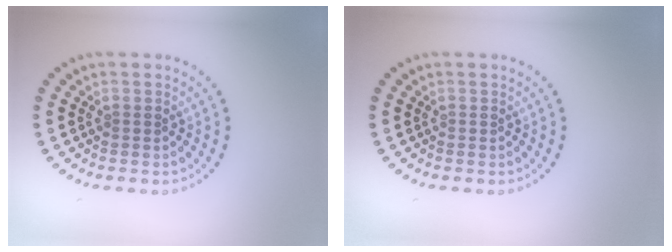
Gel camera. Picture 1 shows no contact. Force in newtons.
{"total": 0.0}